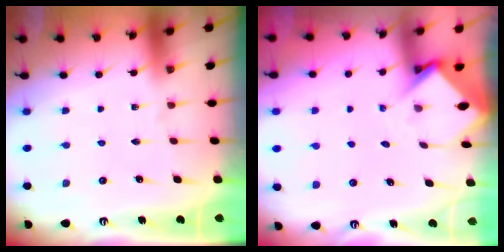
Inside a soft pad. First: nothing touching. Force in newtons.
{"total": 3.4, "press": 3.3, "slide": 0.3}